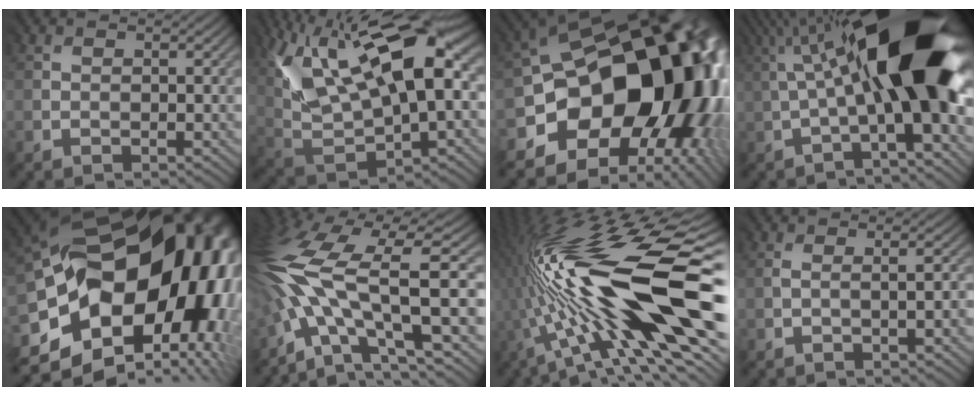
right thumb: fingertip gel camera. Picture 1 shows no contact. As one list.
[{"total": 16.1, "force": [6.0, 6.9, 13.2], "torque": [-0.255, 0.012, 0.112]}, {"total": 21.0, "force": [-3.0, 15.1, 14.2], "torque": [-0.207, -0.043, -0.037]}, {"total": 17.9, "force": [2.1, 4.5, 17.2], "torque": [-0.279, 0.031, 0.033]}, {"total": 21.7, "force": [-1.8, 15.8, 14.7], "torque": [-0.254, -0.071, -0.002]}, {"total": 17.3, "force": [-2.2, 6.1, 16.0], "torque": [-0.346, -0.005, -0.022]}, {"total": 20.6, "force": [-2.5, 5.6, 19.6], "torque": [-0.335, -0.004, -0.045]}, {"total": 1.4, "force": [-0.5, -0.1, 1.3], "torque": [-0.012, 0.004, -0.009]}]